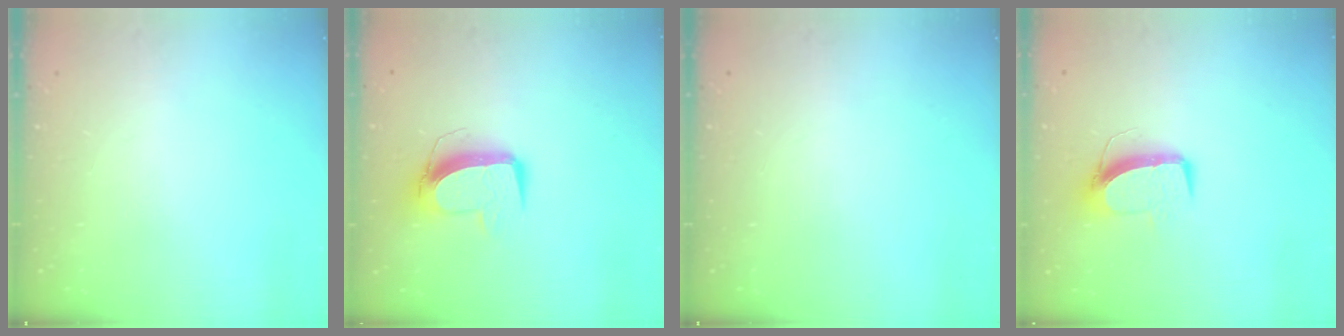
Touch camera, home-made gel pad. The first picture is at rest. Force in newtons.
{"total": 10.9, "press": 10.9, "slide": 0.7}
{"total": 0.0}
{"total": 10.2, "press": 10.2, "slide": 0.5}